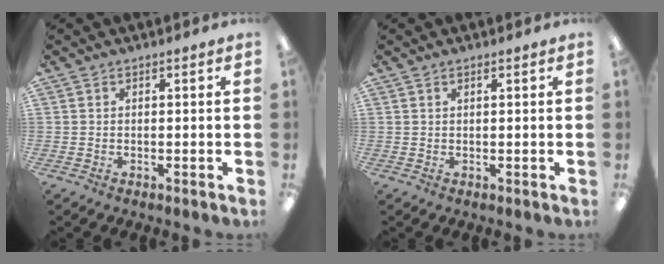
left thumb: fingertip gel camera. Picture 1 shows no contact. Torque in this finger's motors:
{"motor_torque": [0.02, -0.05, -0.39, 0.15, 0.03]}